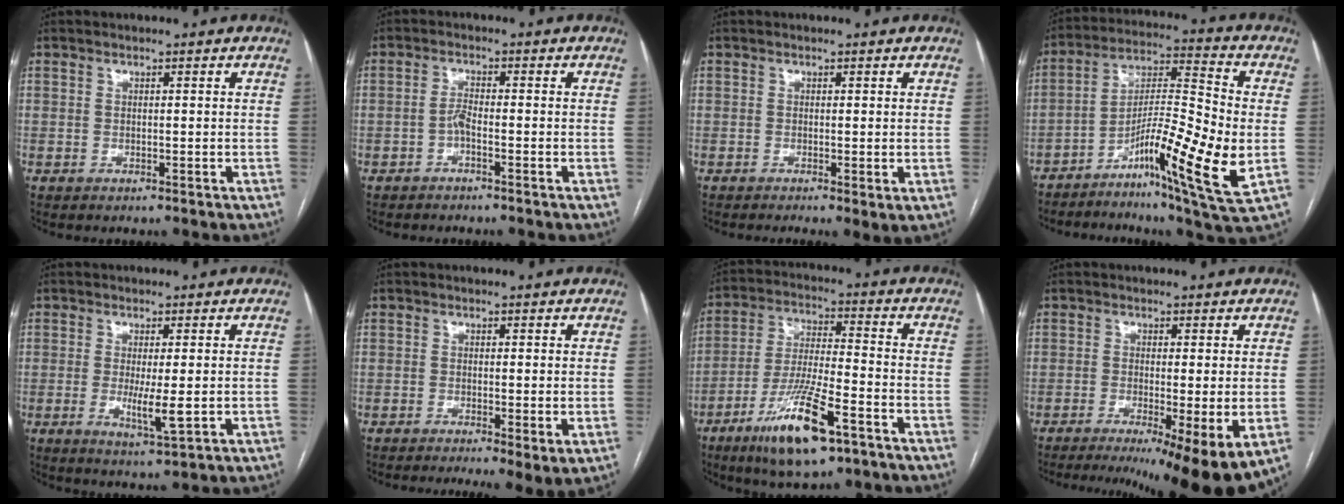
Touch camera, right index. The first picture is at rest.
{"total": 1.9, "force": [-1.0, 0.2, 1.5], "torque": [-0.030, 0.003, -0.021]}
{"total": 1.9, "force": [-0.5, 0.3, 1.8], "torque": [-0.027, -0.008, -0.008]}
{"total": 17.1, "force": [-4.9, 1.1, 16.3], "torque": [-0.298, -0.006, -0.083]}
{"total": 4.8, "force": [-0.5, 0.6, 4.8], "torque": [-0.086, -0.012, -0.002]}
{"total": 6.2, "force": [-3.1, 1.2, 5.2], "torque": [-0.072, -0.014, -0.051]}
{"total": 13.9, "force": [-8.0, 2.3, 11.2], "torque": [-0.218, -0.023, -0.138]}
{"total": 13.1, "force": [-7.6, 1.0, 10.6], "torque": [-0.114, -0.030, -0.109]}